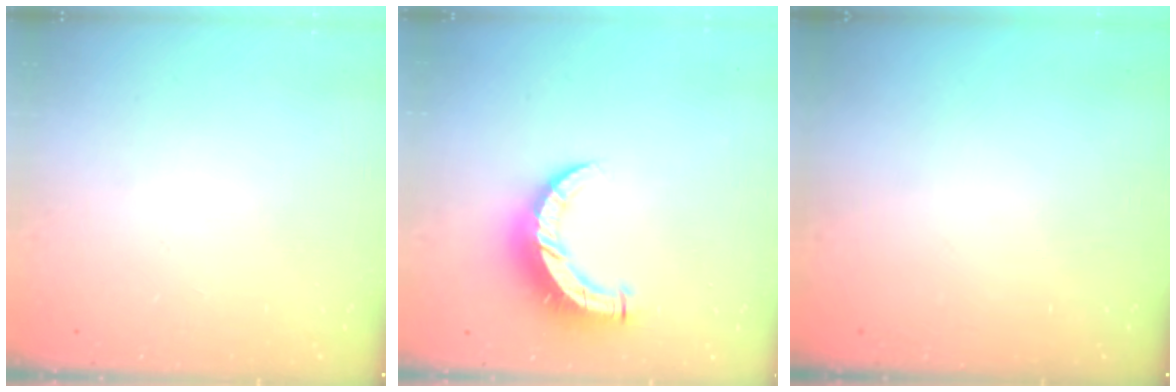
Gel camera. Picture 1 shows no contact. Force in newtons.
{"total": 9.2, "press": 9.1, "slide": 0.6}
{"total": 0.0}